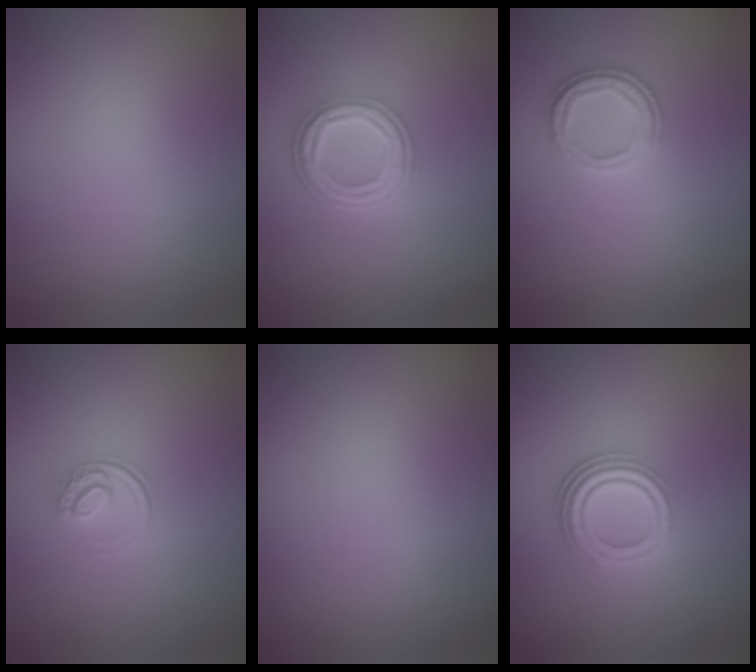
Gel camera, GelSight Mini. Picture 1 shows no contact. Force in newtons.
{"total": 5.0, "press": 3.5, "slide": 3.5}
{"total": 2.6, "press": 2.4, "slide": 0.8}
{"total": 1.5, "press": 1.1, "slide": 1.1}
{"total": 0.0}
{"total": 4.2, "press": 3.2, "slide": 2.8}